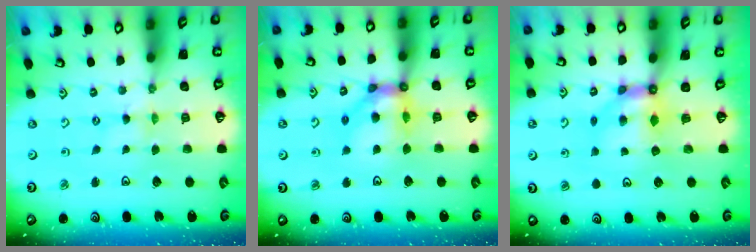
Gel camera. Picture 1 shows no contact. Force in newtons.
{"total": 12.6, "press": 12.5, "slide": 1.4}
{"total": 6.6, "press": 6.6, "slide": 0.6}